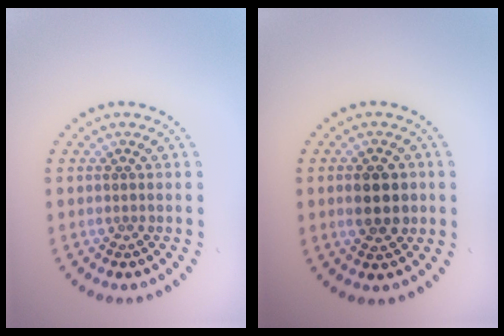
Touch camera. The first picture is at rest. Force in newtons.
{"total": 3.8, "press": 3.8, "slide": 0.2}